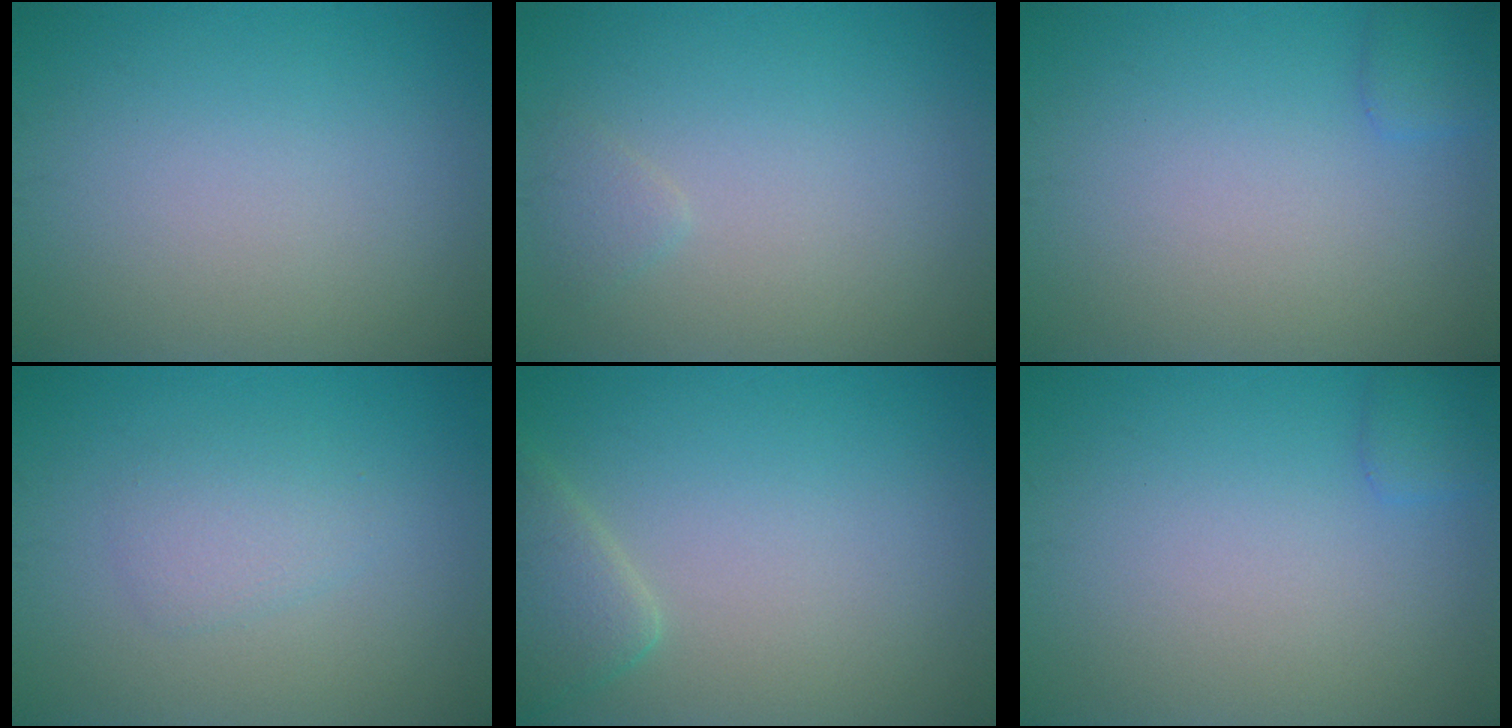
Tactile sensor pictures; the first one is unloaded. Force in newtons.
{"total": 0.9, "press": 0.9, "slide": 0.1}
{"total": 1.3, "press": 1.3, "slide": 0.1}
{"total": 1.8, "press": 1.8, "slide": 0.0}
{"total": 2.8, "press": 2.8, "slide": 0.2}
{"total": 1.3, "press": 1.3, "slide": 0.1}